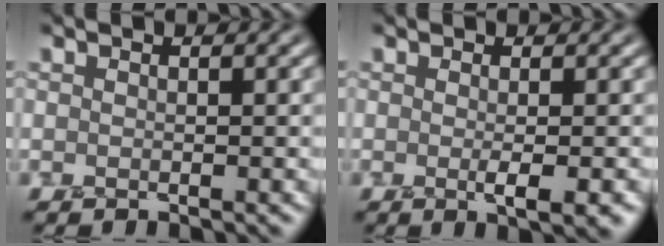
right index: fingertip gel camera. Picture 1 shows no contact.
{"total": 2.6, "force": [-0.4, 0.6, 2.5], "torque": [-0.031, -0.001, -0.006]}